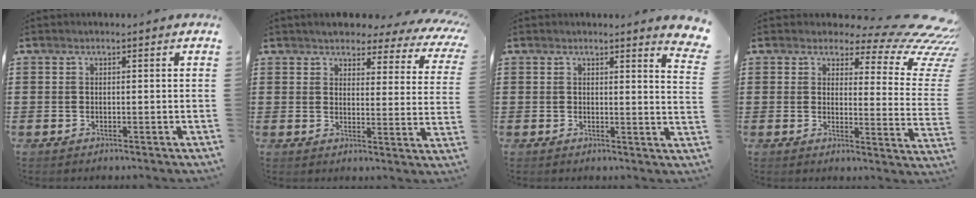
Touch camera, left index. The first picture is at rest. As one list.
[{"total": 3.7, "force": [3.6, 0.9, 0.5], "torque": [-0.034, -0.020, 0.058]}, {"total": 3.0, "force": [2.6, -0.2, 1.5], "torque": [-0.025, -0.017, 0.043]}, {"total": 8.7, "force": [6.2, 2.5, 5.6], "torque": [-0.089, -0.045, 0.105]}]